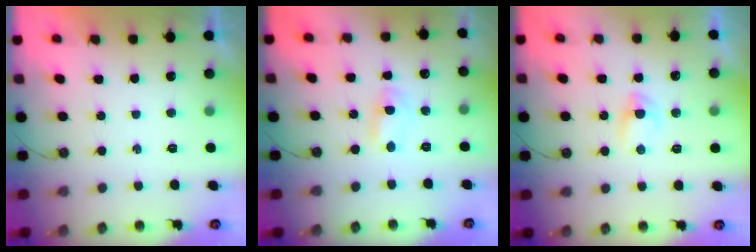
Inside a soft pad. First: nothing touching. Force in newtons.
{"total": 1.1, "press": 0.9, "slide": 0.6}
{"total": 3.3, "press": 3.2, "slide": 0.5}